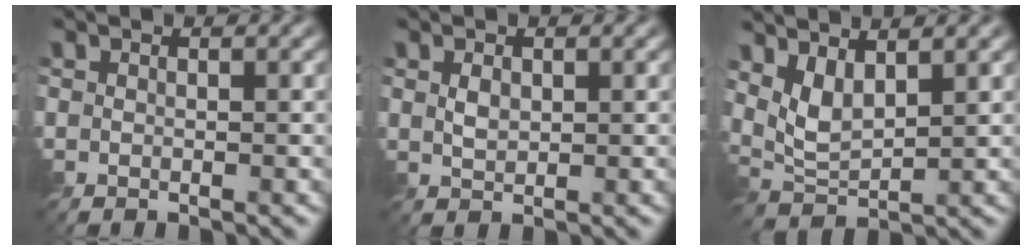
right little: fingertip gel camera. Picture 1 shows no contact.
{"total": 1.2, "force": [0.2, 0.8, 0.9], "torque": [-0.022, -0.001, 0.006]}
{"total": 3.5, "force": [1.7, 1.4, 2.7], "torque": [-0.067, -0.010, 0.037]}